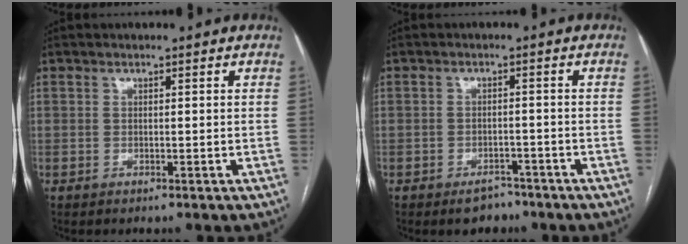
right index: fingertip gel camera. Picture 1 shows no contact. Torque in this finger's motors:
{"motor_torque": [0.41, -0.35, 0.15, 0.03]}